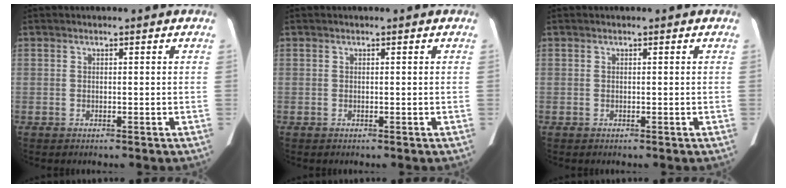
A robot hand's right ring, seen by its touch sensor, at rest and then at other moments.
{"total": 0.0}
{"total": 0.0}